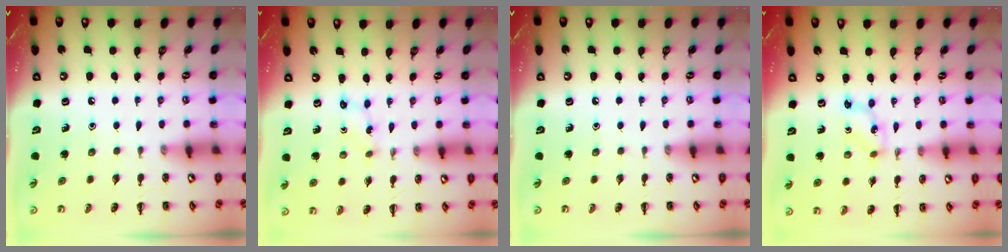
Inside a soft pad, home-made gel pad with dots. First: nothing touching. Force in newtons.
{"total": 1.3, "press": 1.2, "slide": 0.4}
{"total": 0.0}
{"total": 1.9, "press": 1.9, "slide": 0.3}